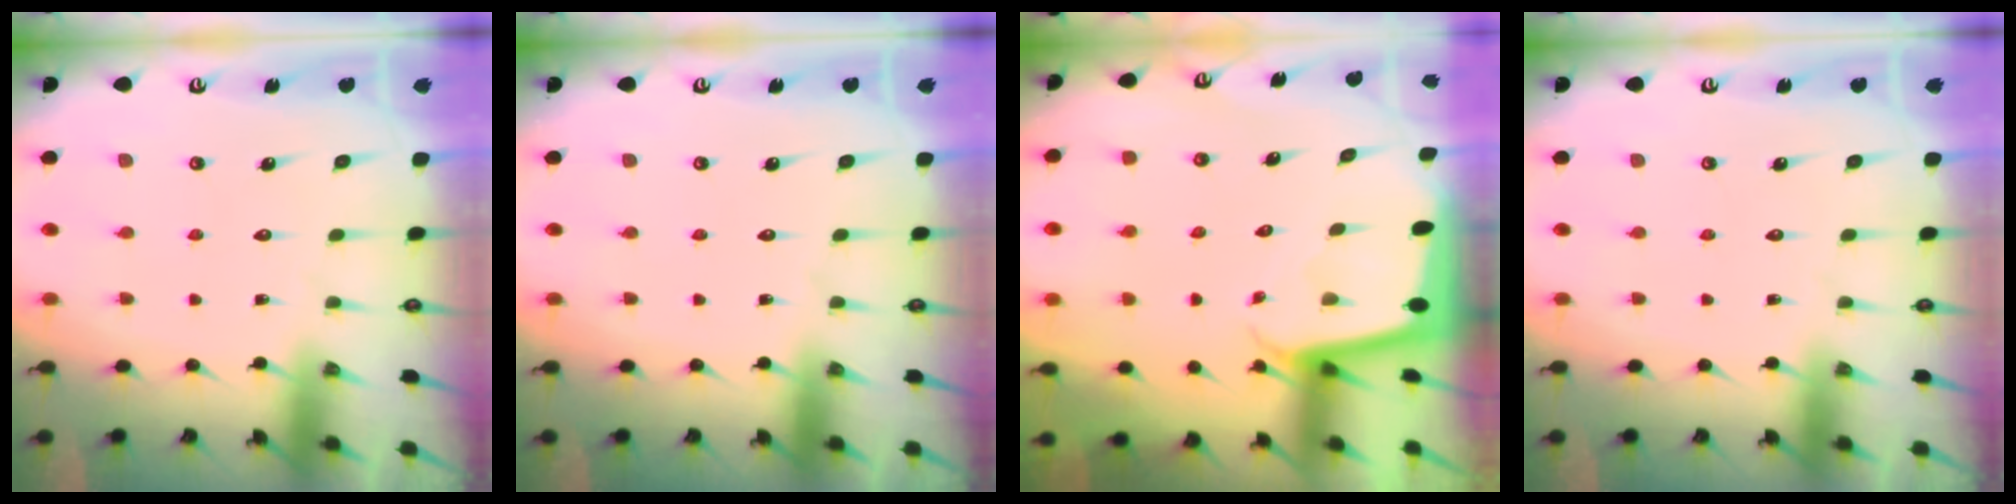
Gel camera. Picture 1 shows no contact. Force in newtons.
{"total": 0.0}
{"total": 2.1, "press": 2.1, "slide": 0.2}
{"total": 0.0}